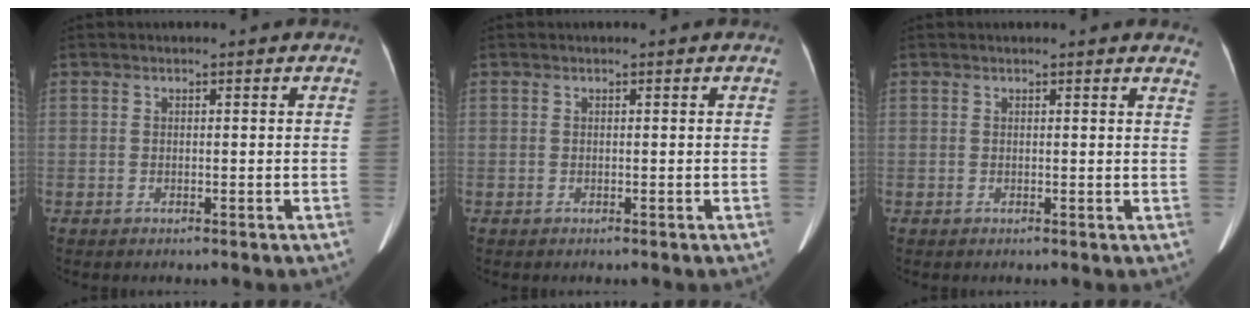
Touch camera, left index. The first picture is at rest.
{"total": 0.0}
{"total": 5.0, "force": [4.8, 0.6, 1.3], "torque": [-0.001, -0.013, 0.024]}